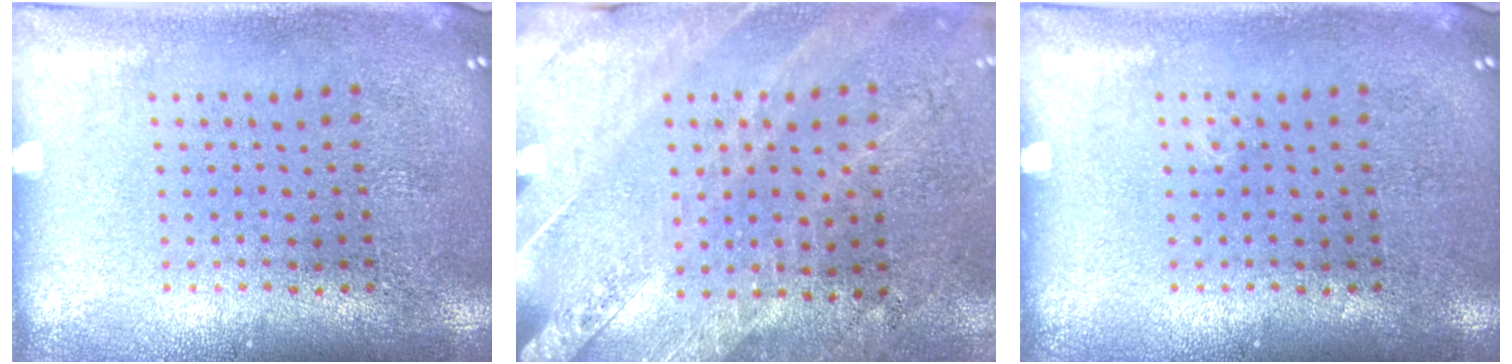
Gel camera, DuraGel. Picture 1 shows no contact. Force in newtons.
{"total": 2.5, "press": 2.3, "slide": 0.8}
{"total": 0.0}